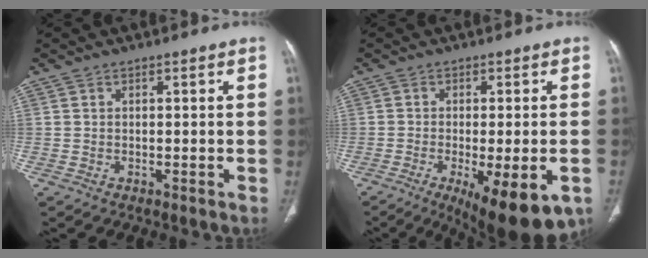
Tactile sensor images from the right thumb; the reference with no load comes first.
{"total": 14.9, "force": [-6.9, 5.0, 12.3], "torque": [-0.148, -0.007, -0.090]}